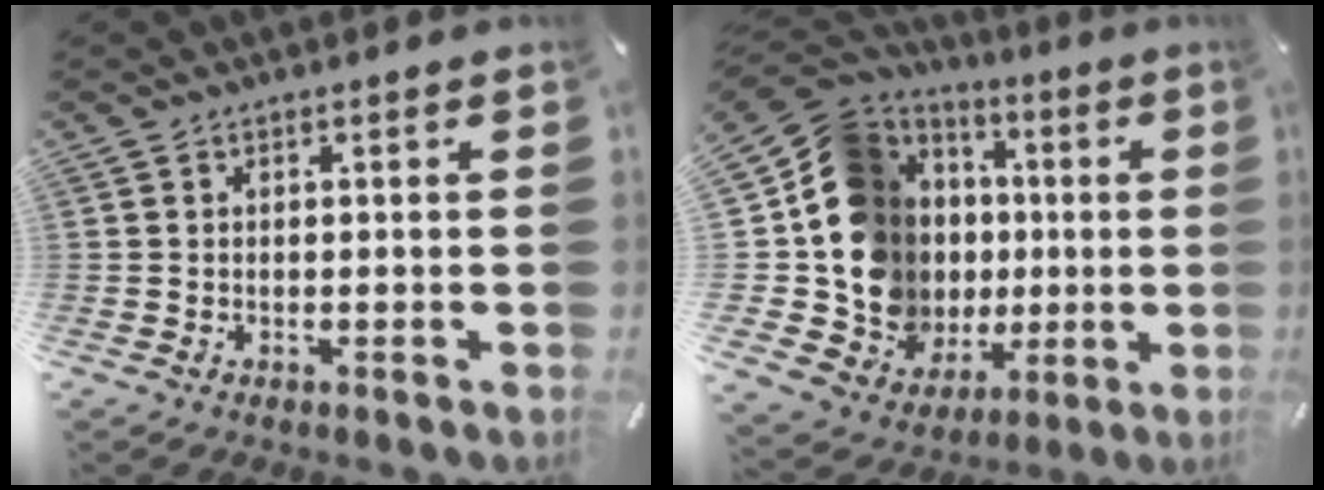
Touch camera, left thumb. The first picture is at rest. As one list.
[{"total": 18.6, "force": [0.6, 15.9, 9.6], "torque": [-0.205, -0.040, 0.036]}]